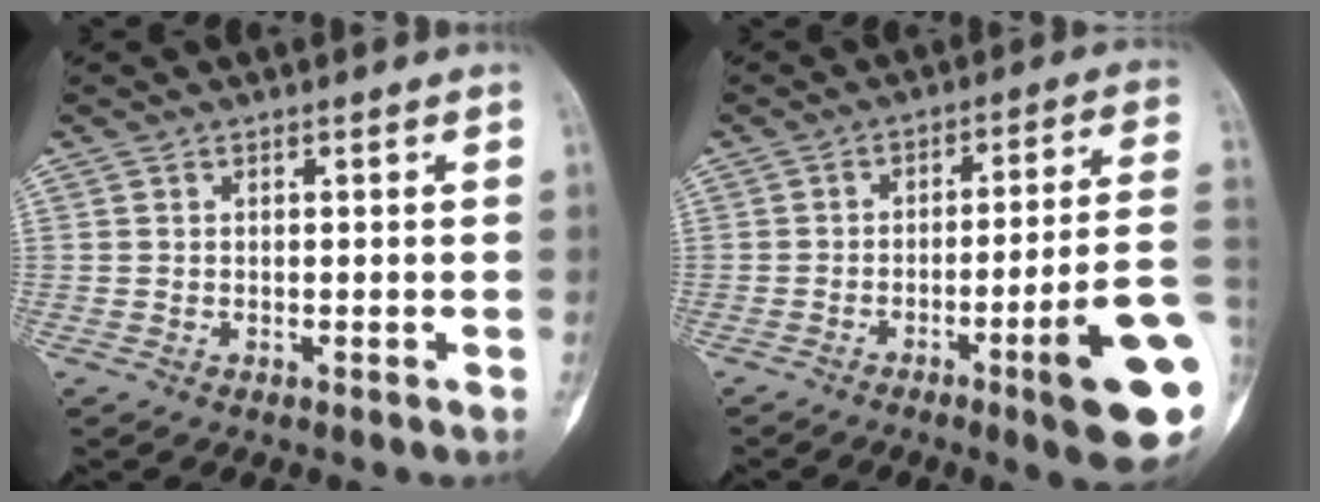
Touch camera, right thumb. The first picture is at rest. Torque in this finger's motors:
{"motor_torque": [2.67, 2.05, 1.34, -1.43, 0.39]}